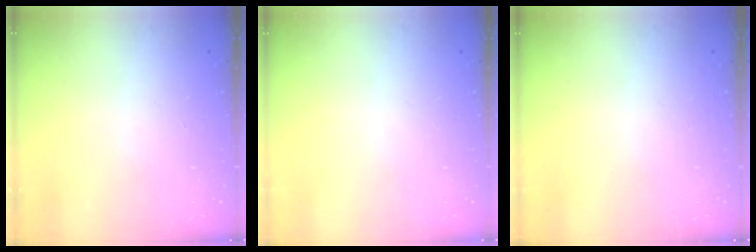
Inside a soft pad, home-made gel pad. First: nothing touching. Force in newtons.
{"total": 0.0}
{"total": 0.0}